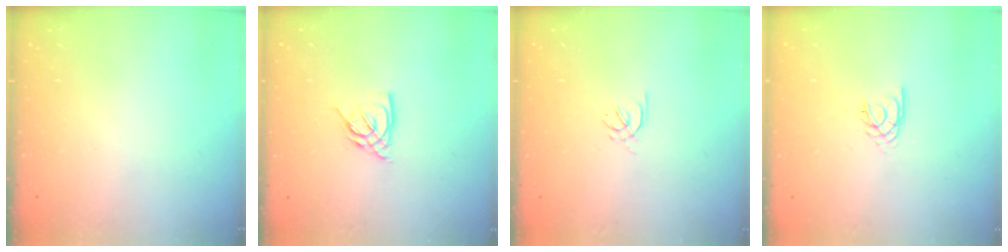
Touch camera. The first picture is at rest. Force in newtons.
{"total": 6.8, "press": 6.8, "slide": 0.5}
{"total": 2.1, "press": 2.0, "slide": 0.6}
{"total": 2.2, "press": 2.2, "slide": 0.4}